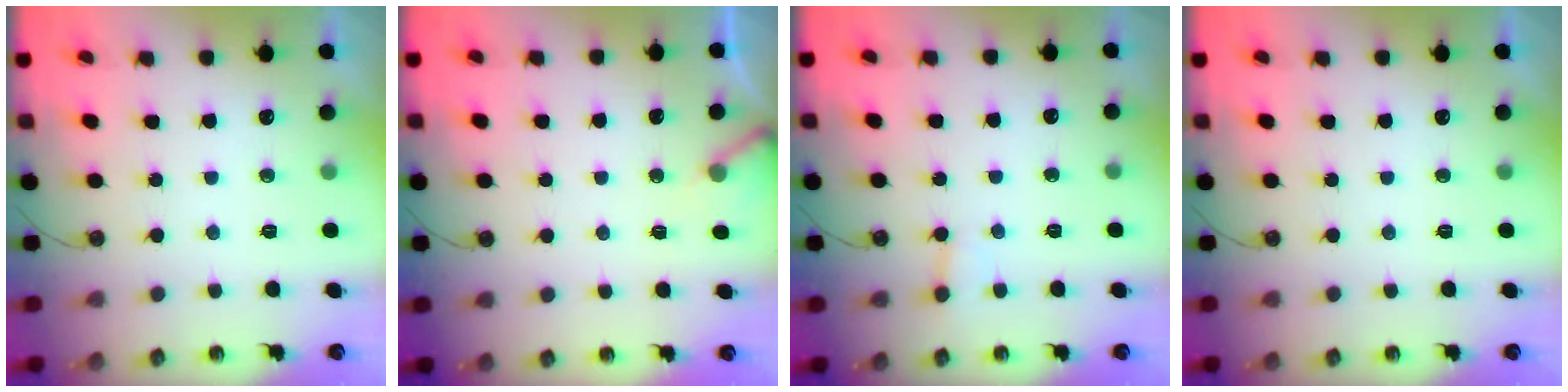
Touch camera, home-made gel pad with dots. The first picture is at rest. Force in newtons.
{"total": 4.1, "press": 4.0, "slide": 0.3}
{"total": 2.7, "press": 2.7, "slide": 0.2}
{"total": 0.0}